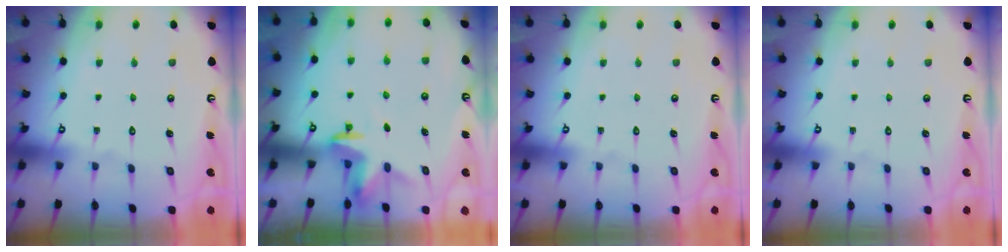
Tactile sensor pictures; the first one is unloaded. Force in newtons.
{"total": 3.3, "press": 3.3, "slide": 0.3}
{"total": 0.0}
{"total": 0.0}